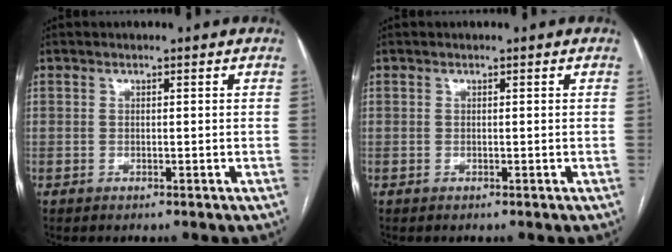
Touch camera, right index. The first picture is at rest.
{"total": 0.0}